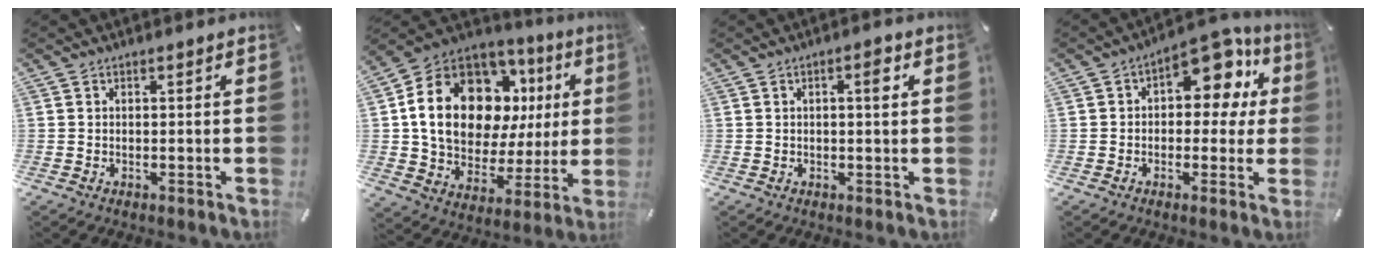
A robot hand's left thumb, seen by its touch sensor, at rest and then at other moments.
{"total": 21.1, "force": [6.7, 14.9, 13.4], "torque": [-0.235, -0.035, 0.124]}
{"total": 2.9, "force": [0.7, 0.7, 2.7], "torque": [-0.031, -0.002, 0.004]}
{"total": 10.8, "force": [5.3, 6.4, 6.9], "torque": [-0.088, -0.047, 0.091]}